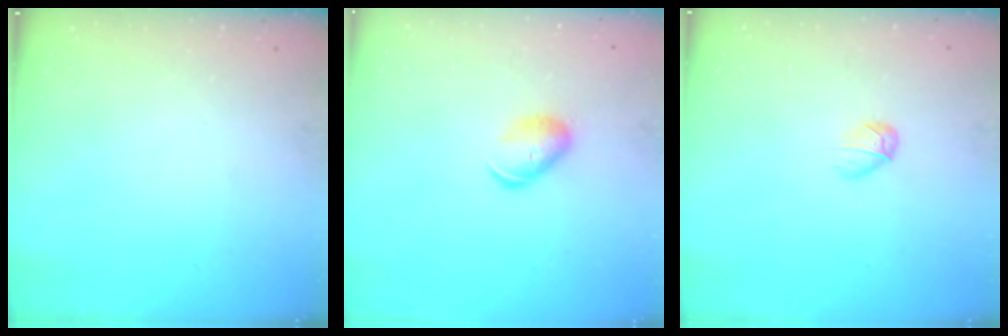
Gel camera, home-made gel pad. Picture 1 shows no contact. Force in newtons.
{"total": 6.4, "press": 6.3, "slide": 0.8}
{"total": 2.8, "press": 2.7, "slide": 0.9}